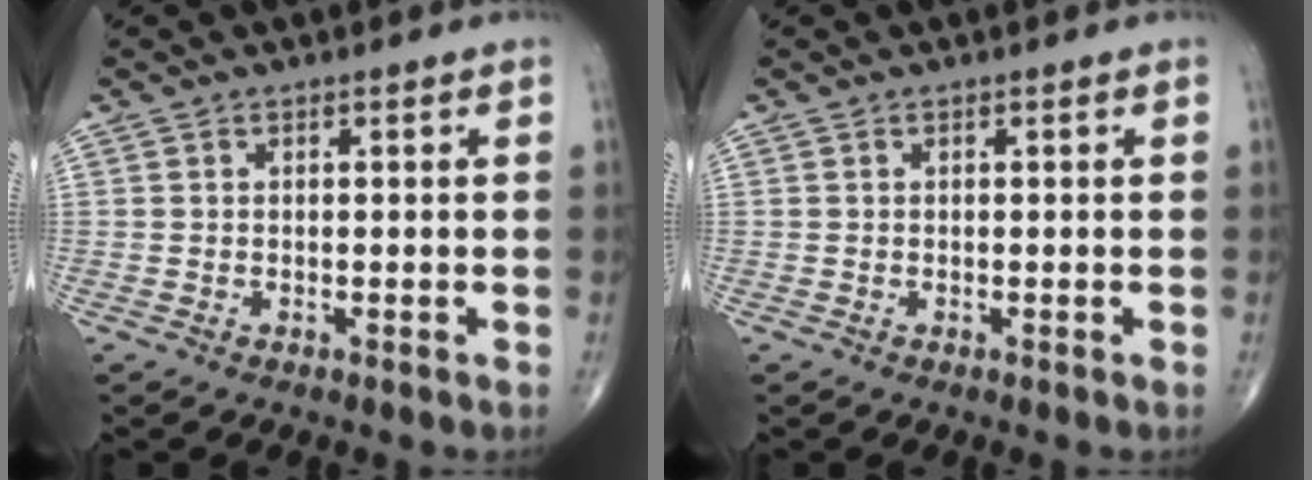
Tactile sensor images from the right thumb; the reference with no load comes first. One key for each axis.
{"total": 0.0}